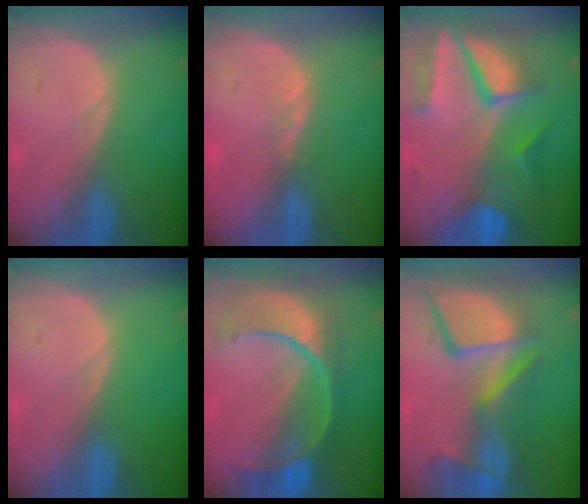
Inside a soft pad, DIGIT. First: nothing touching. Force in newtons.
{"total": 1.5, "press": 1.2, "slide": 0.8}
{"total": 10.4, "press": 8.7, "slide": 5.7}
{"total": 0.0}
{"total": 11.3, "press": 9.5, "slide": 6.1}
{"total": 13.6, "press": 11.2, "slide": 7.8}